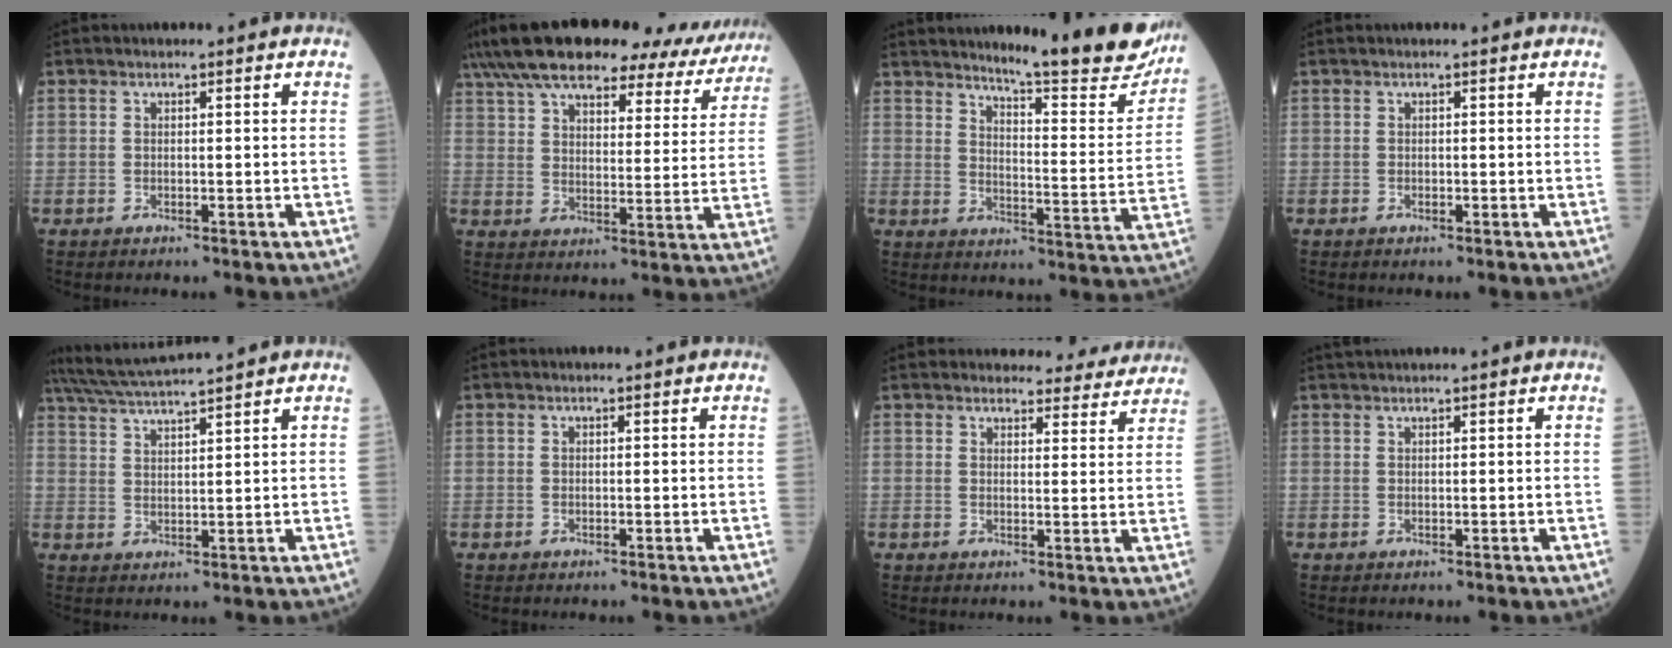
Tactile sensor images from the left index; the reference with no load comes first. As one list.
[{"total": 28.5, "force": [24.7, 7.6, 12.1], "torque": [-0.211, 0.005, 0.317]}, {"total": 18.6, "force": [16.8, 1.1, 7.9], "torque": [-0.106, -0.077, 0.205]}, {"total": 0.0}, {"total": 9.0, "force": [8.2, -1.3, 3.4], "torque": [-0.067, 0.022, 0.143]}, {"total": 0.0}, {"total": 9.5, "force": [9.1, 2.4, 1.2], "torque": [0.014, -0.003, 0.089]}, {"total": 2.4, "force": [2.2, -0.6, 0.9], "torque": [-0.011, 0.022, 0.044]}]